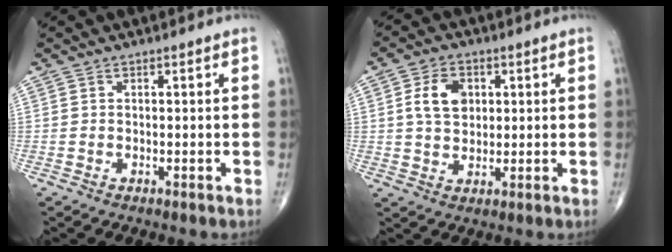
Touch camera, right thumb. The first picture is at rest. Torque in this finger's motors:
{"motor_torque": [-0.01, 0.07, 0.79, 0.17, 0.03]}